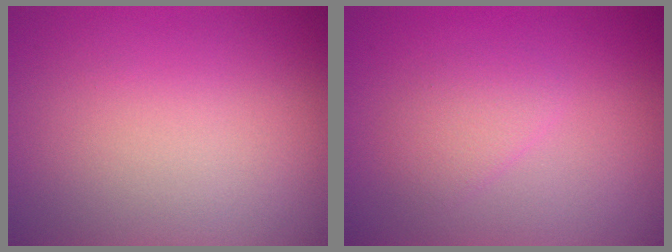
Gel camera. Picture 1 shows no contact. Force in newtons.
{"total": 1.8, "press": 1.8, "slide": 0.1}